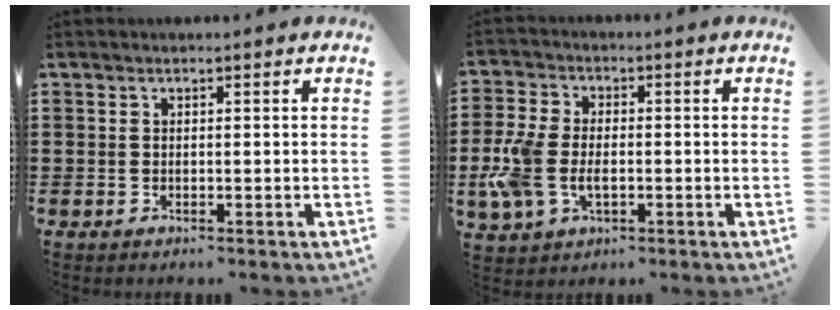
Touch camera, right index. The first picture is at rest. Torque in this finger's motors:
{"motor_torque": [0.83, -0.52, 0.33, 0.17]}